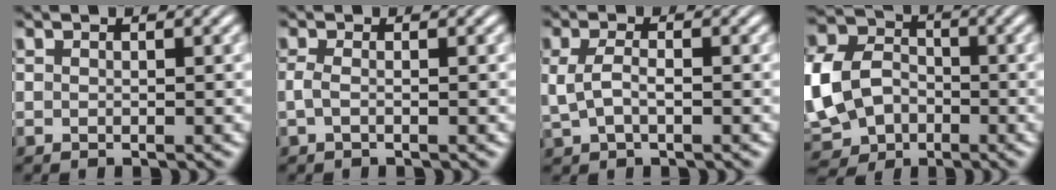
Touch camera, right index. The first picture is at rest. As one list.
[{"total": 1.2, "force": [-0.4, 0.1, 1.1], "torque": [-0.031, -0.009, -0.004]}, {"total": 2.8, "force": [-0.1, 1.7, 2.2], "torque": [-0.063, -0.014, 0.009]}, {"total": 12.9, "force": [-2.9, 11.4, 5.3], "torque": [-0.127, -0.050, -0.046]}]